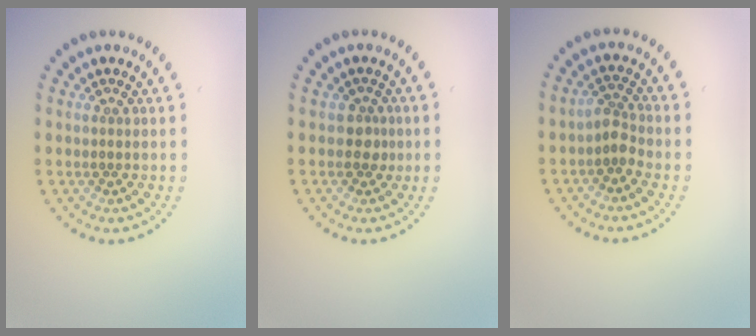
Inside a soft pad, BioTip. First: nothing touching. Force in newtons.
{"total": 1.5, "press": 1.4, "slide": 0.7}
{"total": 1.9, "press": 1.5, "slide": 1.1}